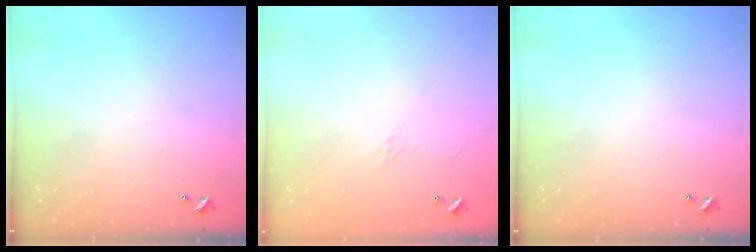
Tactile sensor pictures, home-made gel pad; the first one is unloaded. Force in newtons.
{"total": 5.6, "press": 5.5, "slide": 0.9}
{"total": 0.0}